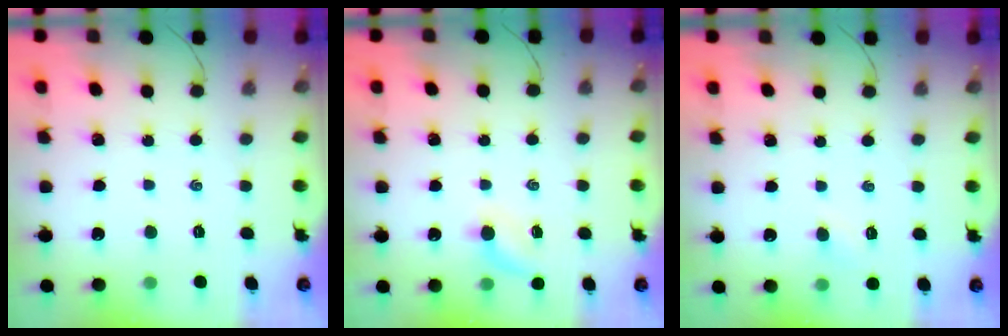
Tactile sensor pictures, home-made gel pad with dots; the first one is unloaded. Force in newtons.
{"total": 5.3, "press": 5.2, "slide": 1.1}
{"total": 3.0, "press": 2.9, "slide": 0.8}